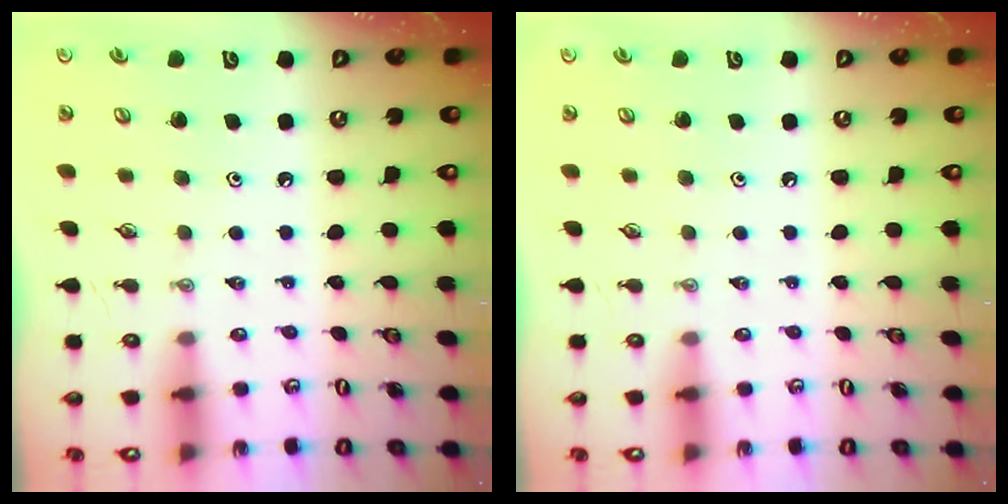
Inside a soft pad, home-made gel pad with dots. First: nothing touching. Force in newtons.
{"total": 0.0}